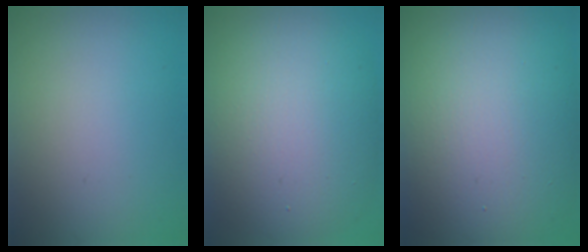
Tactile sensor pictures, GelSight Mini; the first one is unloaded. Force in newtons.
{"total": 11.4, "press": 11.4, "slide": 0.8}
{"total": 15.6, "press": 15.6, "slide": 1.1}